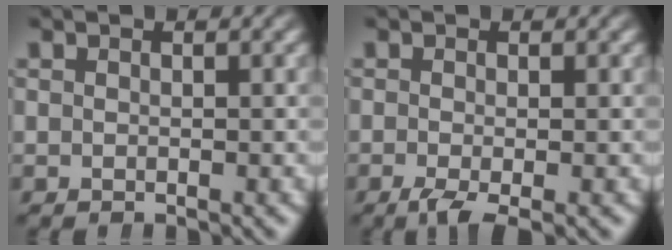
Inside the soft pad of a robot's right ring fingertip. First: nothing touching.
{"total": 3.0, "force": [-2.1, 1.2, 1.8], "torque": [-0.041, -0.018, -0.026]}